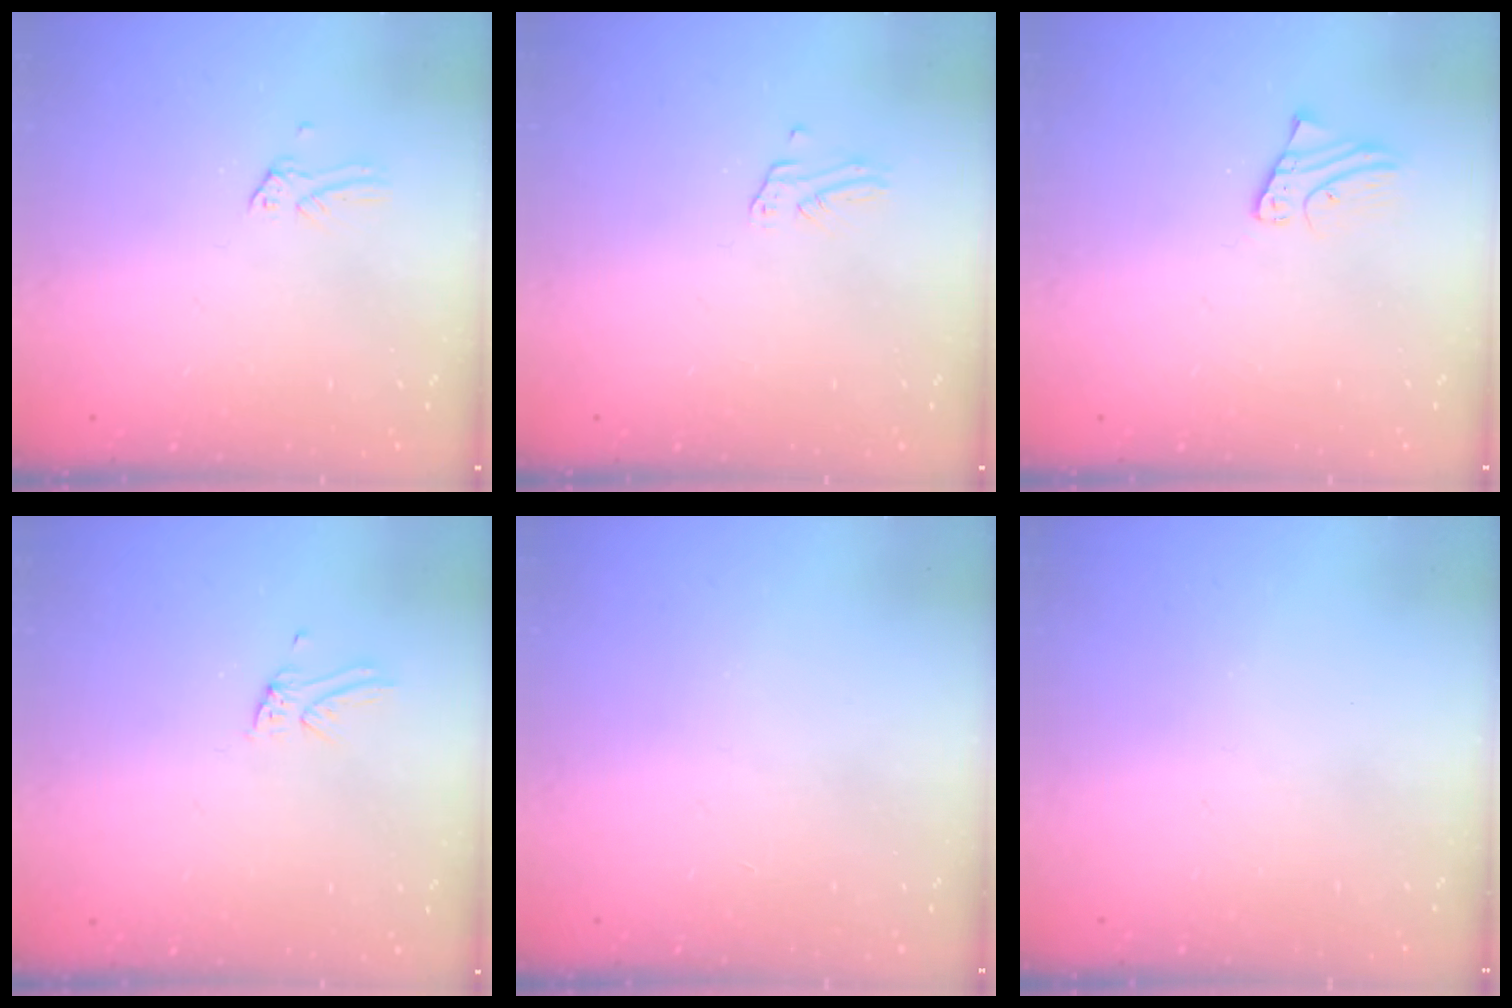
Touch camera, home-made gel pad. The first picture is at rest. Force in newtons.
{"total": 1.3, "press": 1.3, "slide": 0.1}
{"total": 2.0, "press": 2.0, "slide": 0.0}
{"total": 2.0, "press": 2.0, "slide": 0.1}
{"total": 2.8, "press": 2.8, "slide": 0.3}
{"total": 0.0}